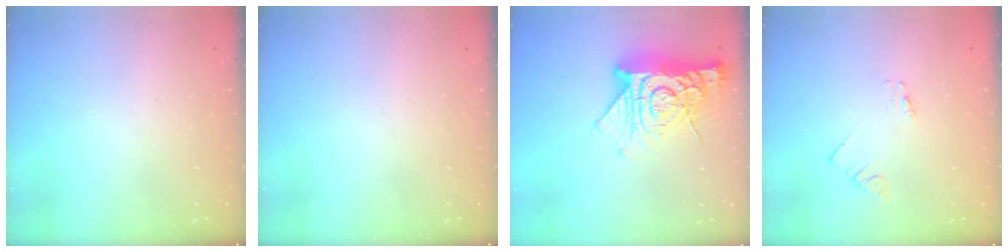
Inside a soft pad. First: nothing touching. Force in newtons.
{"total": 0.0}
{"total": 15.5, "press": 15.5, "slide": 1.4}
{"total": 0.7, "press": 0.7, "slide": 0.1}